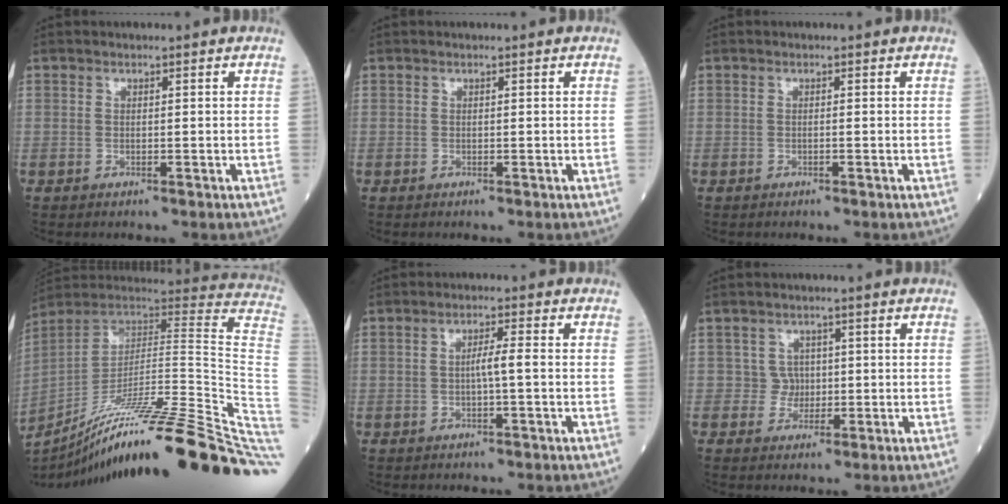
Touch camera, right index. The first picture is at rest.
{"total": 0.0}
{"total": 0.0}
{"total": 35.5, "force": [-23.4, -1.0, 26.7], "torque": [-0.247, -0.022, -0.347]}
{"total": 2.5, "force": [-0.2, -0.1, 2.5], "torque": [-0.042, 0.001, -0.004]}
{"total": 2.2, "force": [0.0, 2.2, -0.1], "torque": [0.009, 0.006, -0.001]}